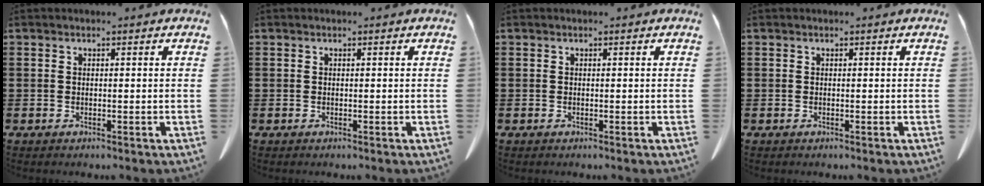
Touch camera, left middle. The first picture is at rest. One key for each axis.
{"total": 0.0}
{"total": 0.0}
{"total": 0.0}